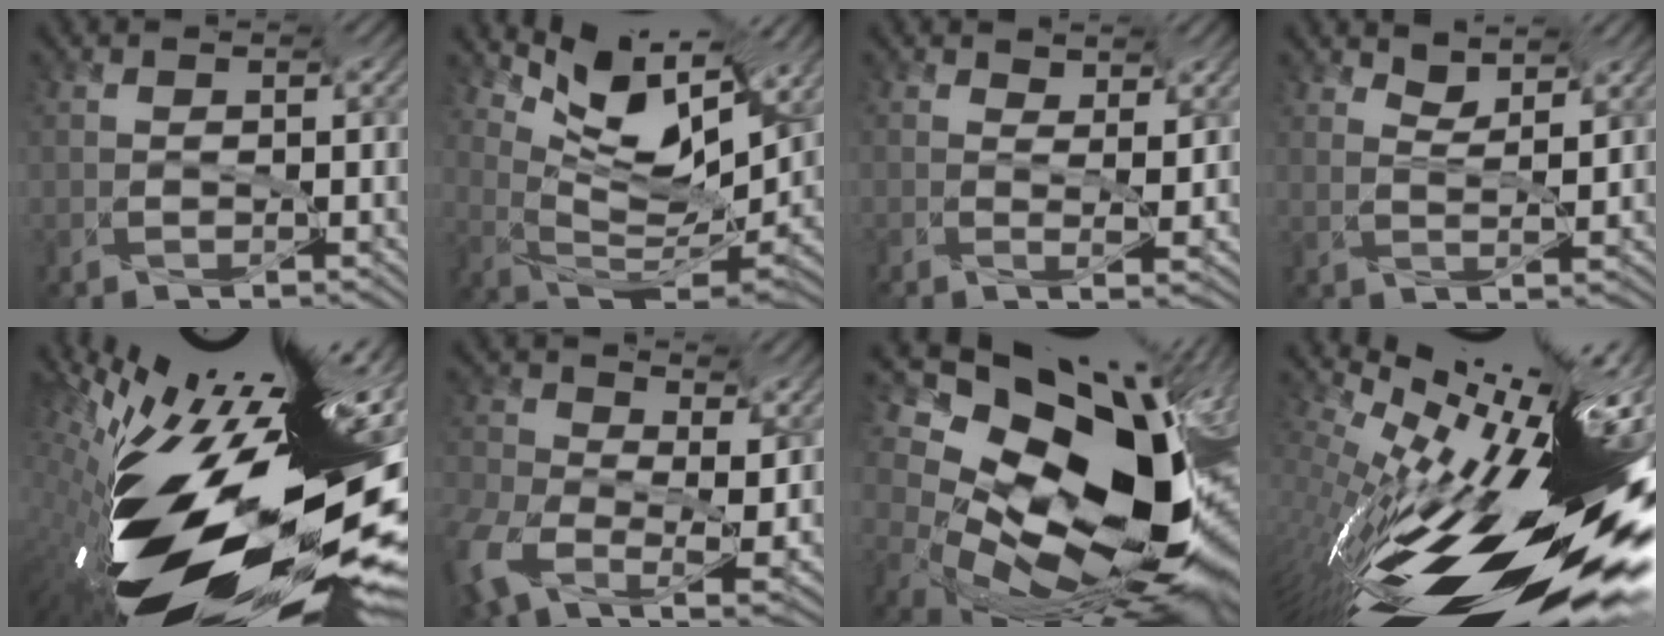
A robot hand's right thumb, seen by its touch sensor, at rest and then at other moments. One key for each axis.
{"total": 9.1, "fx": 5.0, "fy": 3.0, "fz": 6.9, "tx": -0.127, "ty": 0.009, "tz": 0.103}
{"total": 1.9, "fx": 1.4, "fy": 0.4, "fz": 1.2, "tx": -0.027, "ty": -0.004, "tz": 0.014}
{"total": 2.9, "fx": 2.8, "fy": -0.5, "fz": 0.5, "tx": -0.009, "ty": -0.006, "tz": 0.048}
{"total": 16.1, "fx": -5.4, "fy": 4.7, "fz": 14.4, "tx": -0.220, "ty": -0.026, "tz": -0.101}
{"total": 10.2, "fx": -0.8, "fy": 7.3, "fz": 7.0, "tx": -0.189, "ty": -0.018, "tz": 0.001}
{"total": 16.3, "fx": 1.7, "fy": 10.2, "fz": 12.6, "tx": -0.247, "ty": -0.013, "tz": 0.049}
{"total": 16.1, "fx": -4.6, "fy": 2.5, "fz": 15.2, "tx": -0.182, "ty": -0.013, "tz": -0.079}